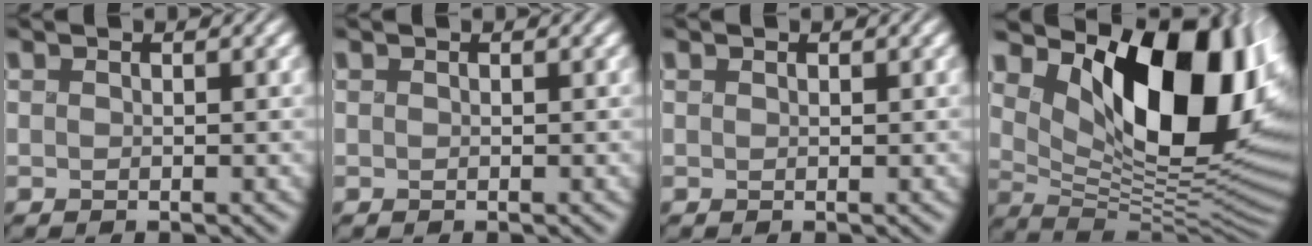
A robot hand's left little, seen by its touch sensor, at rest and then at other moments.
{"total": 0.0}
{"total": 0.0}
{"total": 14.6, "force": [5.4, 7.3, 11.4], "torque": [-0.169, -0.002, 0.089]}